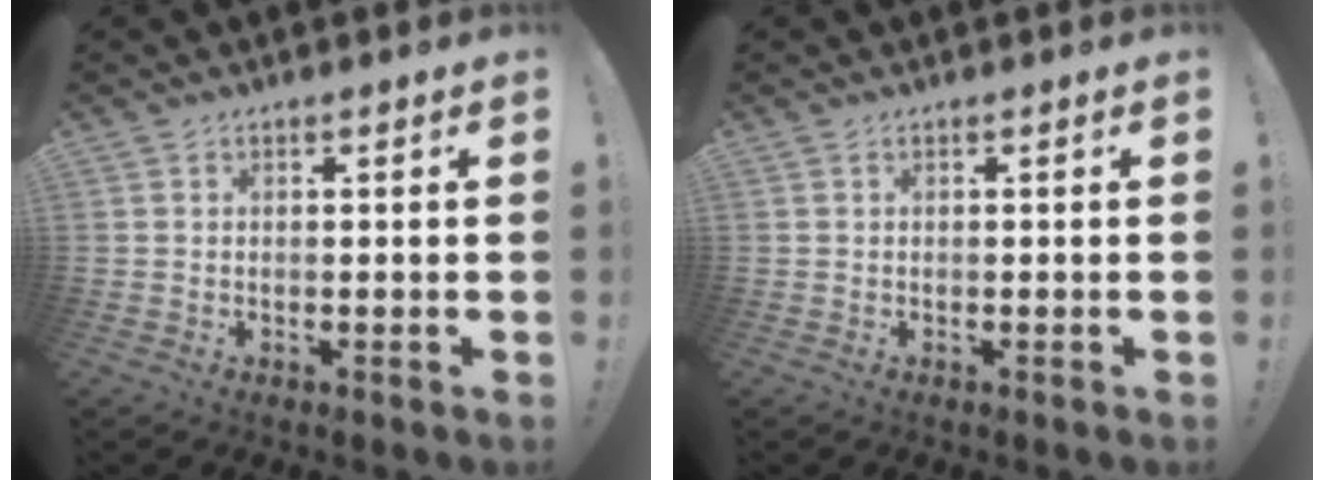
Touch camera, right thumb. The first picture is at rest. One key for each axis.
{"total": 0.0}